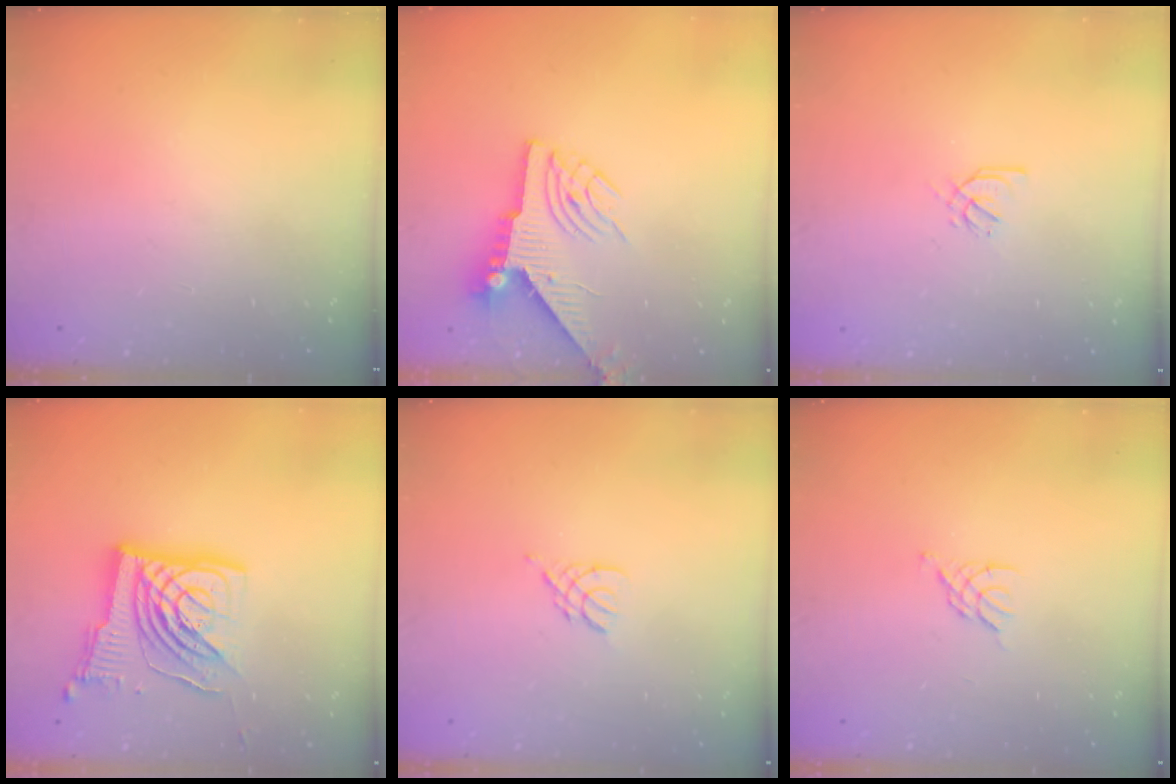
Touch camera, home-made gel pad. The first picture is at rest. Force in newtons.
{"total": 6.1, "press": 6.0, "slide": 0.7}
{"total": 2.6, "press": 2.5, "slide": 0.7}
{"total": 16.6, "press": 16.4, "slide": 2.1}
{"total": 2.9, "press": 2.8, "slide": 0.6}
{"total": 3.3, "press": 3.2, "slide": 0.7}